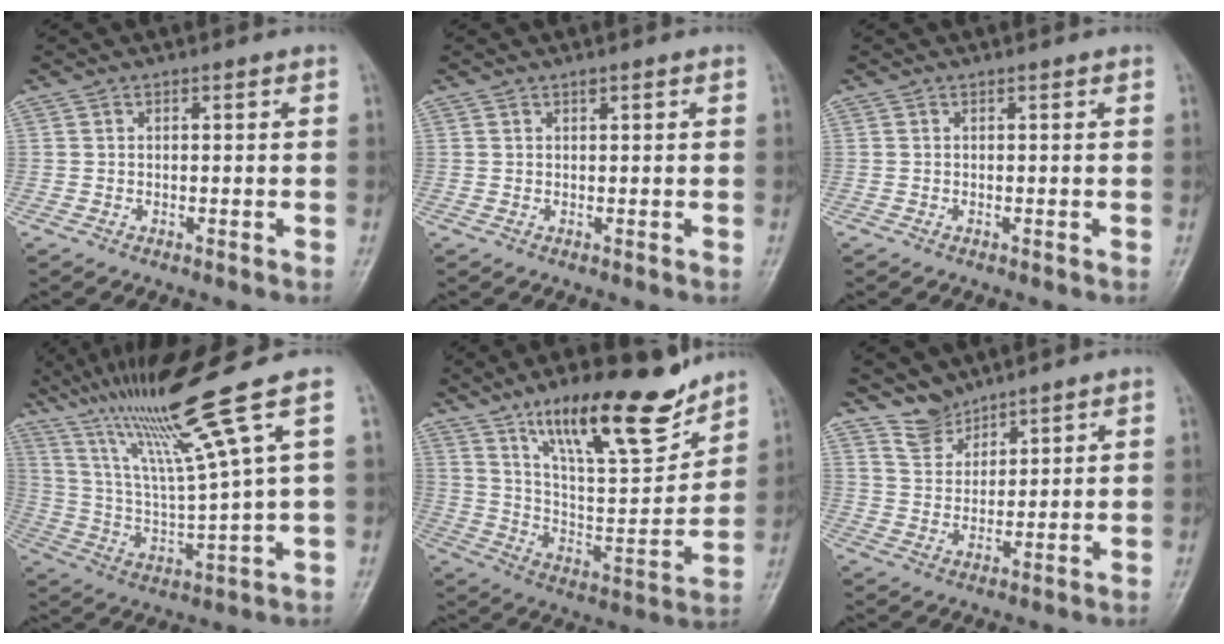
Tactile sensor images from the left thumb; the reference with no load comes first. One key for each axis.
{"total": 0.8, "fx": 0.4, "fy": 0.4, "fz": 0.5, "tx": -0.006, "ty": 0.001, "tz": 0.008}
{"total": 0.0}
{"total": 17.1, "fx": 10.7, "fy": -1.4, "fz": 13.3, "tx": -0.229, "ty": -0.044, "tz": 0.197}
{"total": 20.9, "fx": 14.3, "fy": 6.1, "fz": 14.0, "tx": -0.186, "ty": -0.080, "tz": 0.244}
{"total": 4.7, "fx": 4.2, "fy": 2.0, "fz": 0.3, "tx": 0.017, "ty": -0.038, "tz": 0.090}